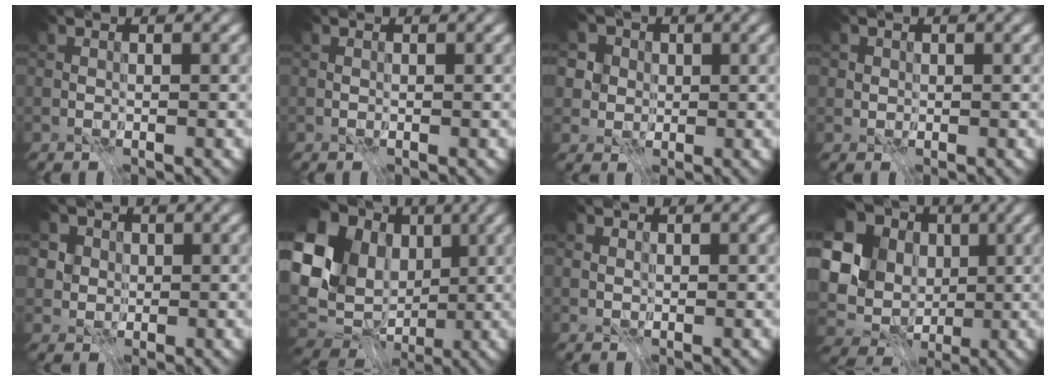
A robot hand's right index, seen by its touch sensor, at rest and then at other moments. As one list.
[{"total": 0.0}, {"total": 6.8, "force": [2.8, 5.6, 2.7], "torque": [-0.051, 0.010, 0.026]}, {"total": 0.8, "force": [0.2, 0.8, 0.2], "torque": [-0.004, -0.004, 0.007]}, {"total": 6.1, "force": [2.6, 5.0, 2.4], "torque": [-0.046, 0.011, 0.027]}, {"total": 16.7, "force": [2.1, 13.3, 9.9], "torque": [-0.217, 0.017, 0.028]}, {"total": 0.9, "force": [0.3, 0.8, 0.3], "torque": [-0.008, -0.001, 0.007]}, {"total": 17.0, "force": [1.7, 15.0, 8.0], "torque": [-0.201, 0.018, 0.015]}]